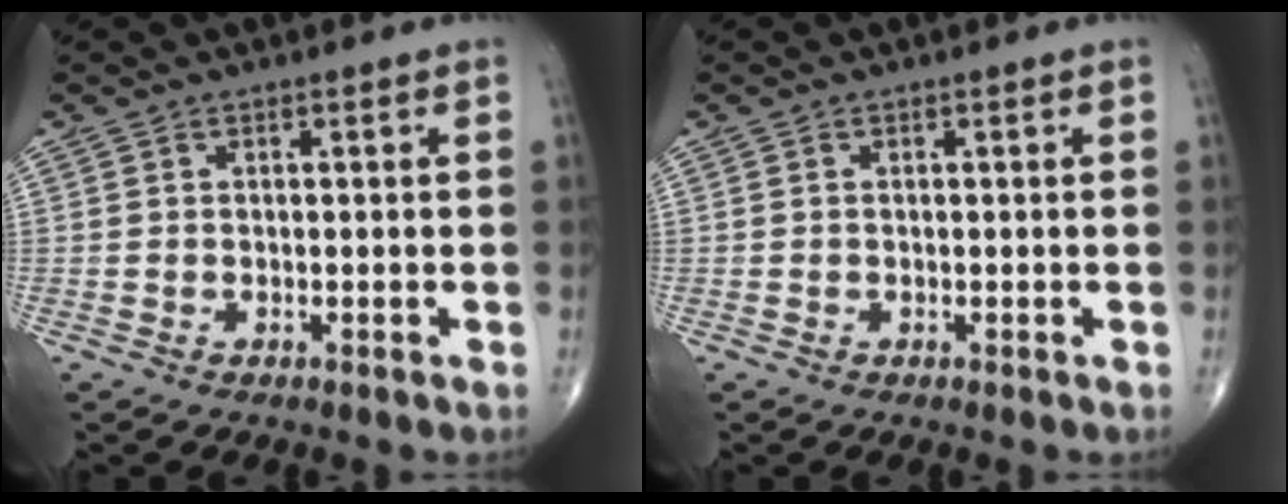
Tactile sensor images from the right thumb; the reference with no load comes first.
{"total": 0.0}